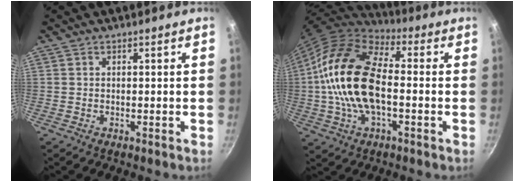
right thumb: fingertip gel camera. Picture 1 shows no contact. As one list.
[{"total": 19.5, "force": [-0.8, 10.6, 16.4], "torque": [-0.296, 0.028, -0.029]}]